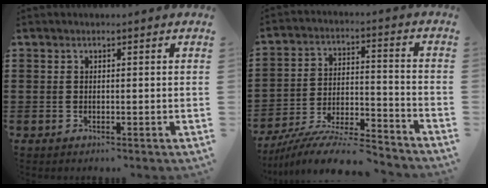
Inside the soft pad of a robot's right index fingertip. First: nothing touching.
{"total": 10.3, "force": [-9.3, 1.0, 4.2], "torque": [-0.068, 0.020, -0.178]}